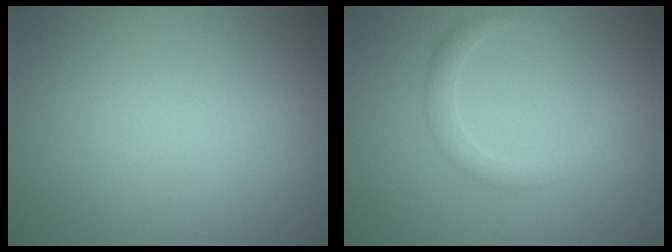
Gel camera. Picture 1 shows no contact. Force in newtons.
{"total": 1.8, "press": 1.8, "slide": 0.1}